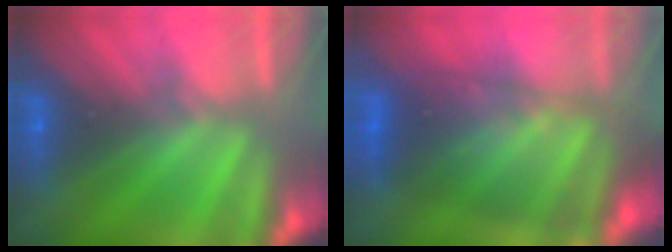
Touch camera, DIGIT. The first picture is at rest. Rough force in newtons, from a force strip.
{"total": 7.1}